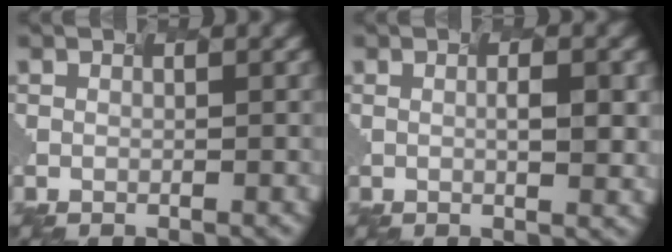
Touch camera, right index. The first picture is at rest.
{"total": 1.7, "force": [-0.1, 0.2, 1.7], "torque": [-0.028, 0.000, 0.006]}